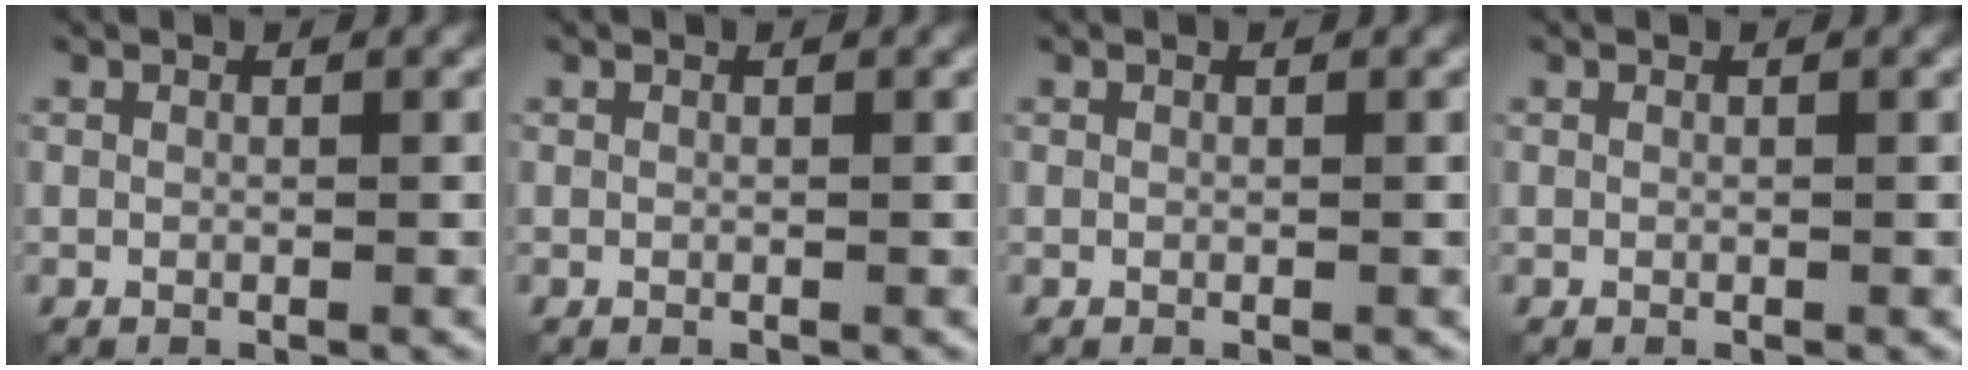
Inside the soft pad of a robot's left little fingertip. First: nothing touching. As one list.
[{"total": 0.0}, {"total": 0.0}, {"total": 0.0}]